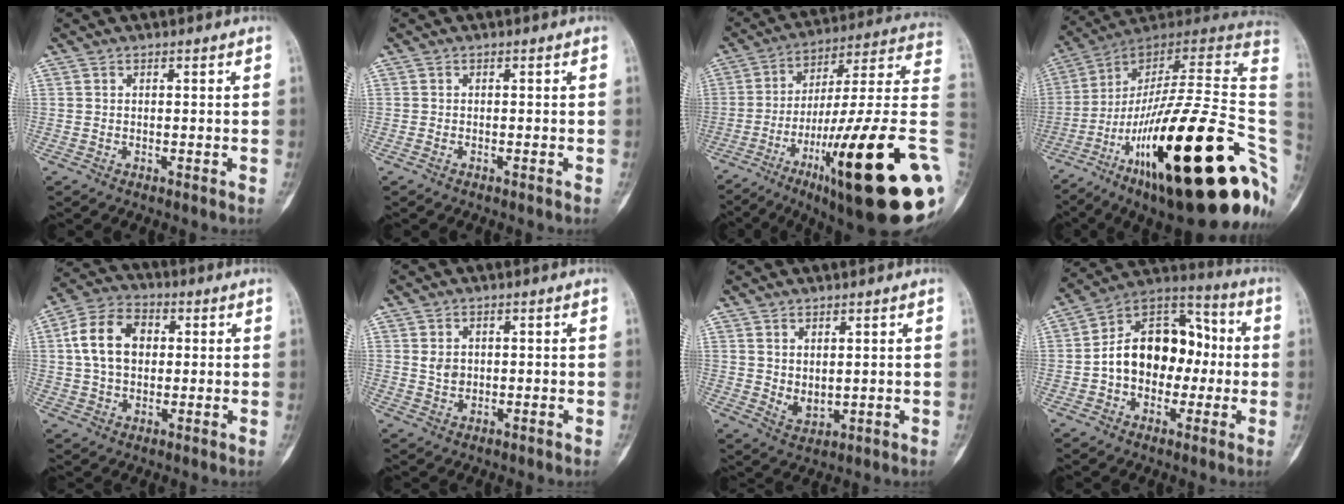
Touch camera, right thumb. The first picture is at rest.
{"total": 0.6, "force": [-0.4, 0.2, 0.4], "torque": [-0.011, 0.002, -0.006]}
{"total": 32.2, "force": [-9.7, 5.2, 30.3], "torque": [-0.391, 0.044, -0.151]}
{"total": 37.8, "force": [-10.7, 9.9, 34.8], "torque": [-0.453, 0.076, -0.170]}
{"total": 11.4, "force": [1.8, 8.0, 7.9], "torque": [-0.125, 0.014, 0.025]}
{"total": 2.4, "force": [0.3, 1.9, 1.4], "torque": [-0.014, 0.000, 0.009]}
{"total": 3.8, "force": [1.1, 2.3, 2.9], "torque": [-0.039, -0.018, 0.032]}
{"total": 17.0, "force": [-0.7, 11.9, 12.1], "torque": [-0.151, 0.048, -0.019]}